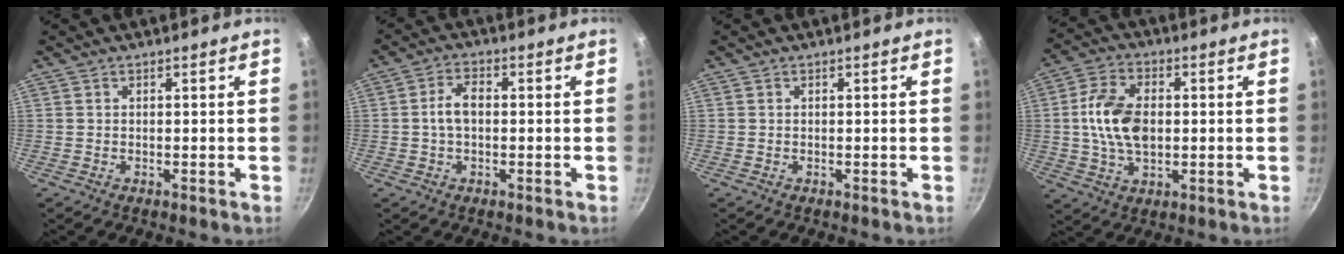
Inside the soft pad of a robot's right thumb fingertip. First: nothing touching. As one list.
[{"total": 4.7, "force": [-0.1, 2.8, 3.8], "torque": [-0.070, 0.019, -0.008]}, {"total": 0.0}, {"total": 11.8, "force": [0.4, 7.3, 9.2], "torque": [-0.162, 0.013, 0.002]}]